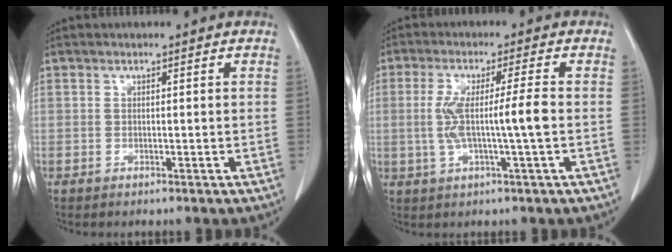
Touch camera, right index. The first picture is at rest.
{"total": 7.5, "force": [-0.6, -0.3, 7.5], "torque": [-0.148, 0.005, -0.008]}